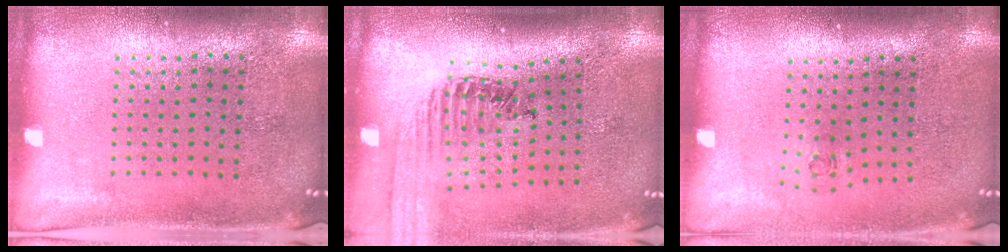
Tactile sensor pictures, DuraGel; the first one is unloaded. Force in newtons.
{"total": 1.3, "press": 1.3, "slide": 0.1}
{"total": 0.6, "press": 0.3, "slide": 0.5}